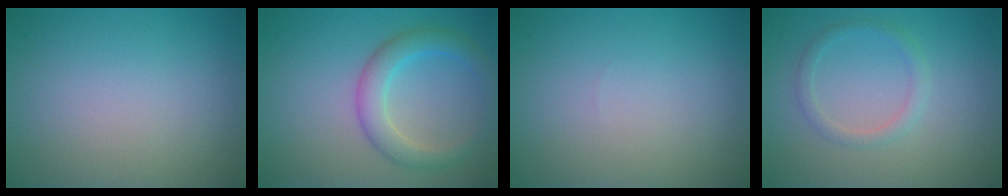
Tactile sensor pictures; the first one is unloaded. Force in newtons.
{"total": 3.6, "press": 3.6, "slide": 0.1}
{"total": 0.0}
{"total": 1.6, "press": 1.6, "slide": 0.1}